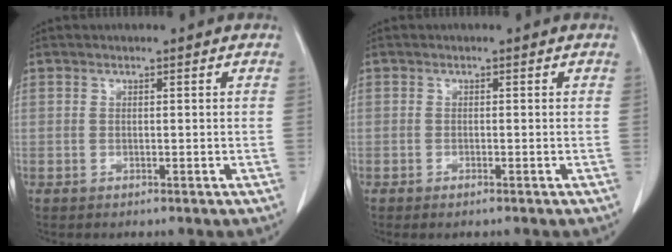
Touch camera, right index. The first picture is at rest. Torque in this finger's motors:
{"motor_torque": [0.05, -0.02, 0.02, 0.01]}